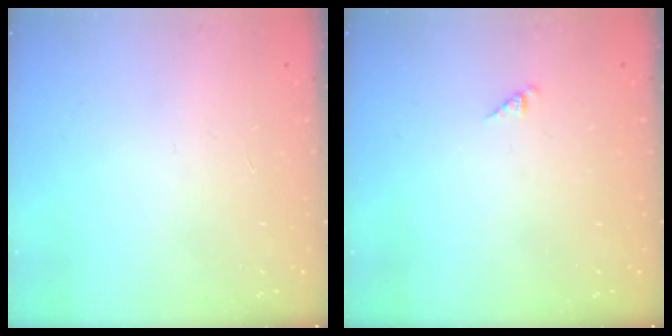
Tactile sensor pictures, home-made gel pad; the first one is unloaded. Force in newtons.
{"total": 0.8, "press": 0.8, "slide": 0.2}